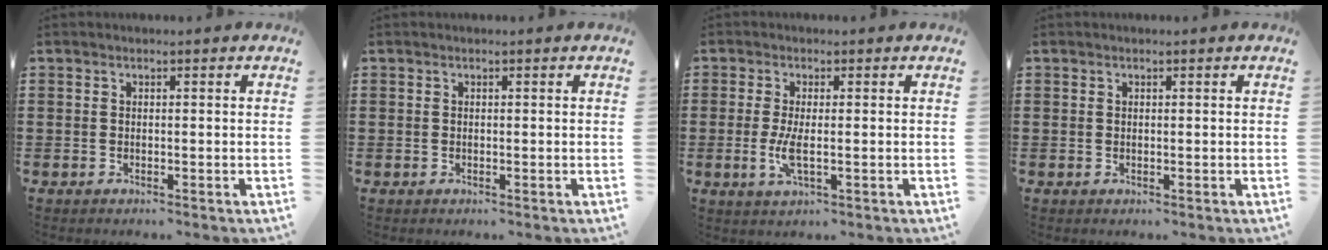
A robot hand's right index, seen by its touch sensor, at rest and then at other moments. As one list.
[{"total": 0.0}, {"total": 4.1, "force": [-0.6, 1.0, 4.0], "torque": [-0.090, -0.008, -0.017]}, {"total": 0.0}]